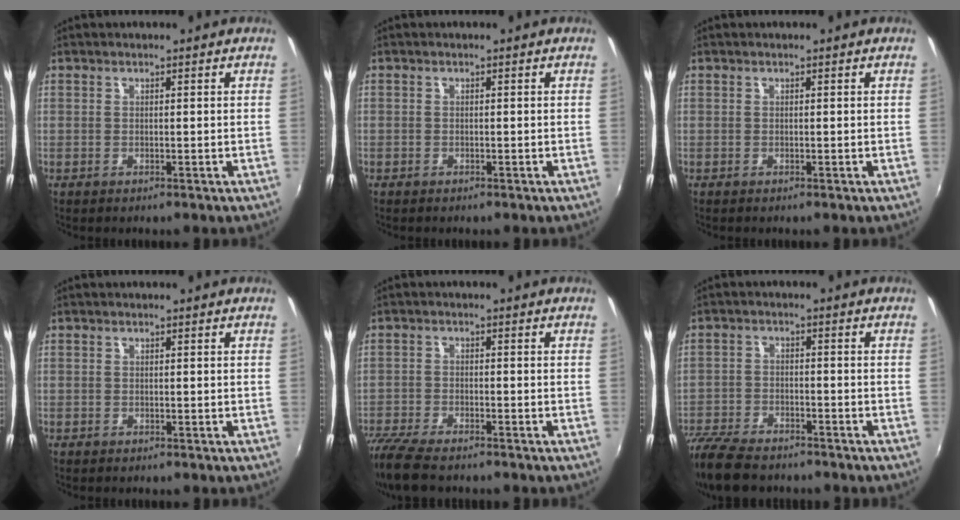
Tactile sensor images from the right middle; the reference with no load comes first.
{"total": 1.0, "force": [-0.6, 0.8, -0.1], "torque": [-0.004, 0.005, -0.007]}
{"total": 0.0}
{"total": 0.7, "force": [-0.5, 0.5, -0.1], "torque": [-0.003, 0.003, -0.008]}
{"total": 10.8, "force": [-9.1, 2.5, 5.2], "torque": [-0.138, -0.037, -0.169]}
{"total": 13.4, "force": [-11.0, 4.8, 5.8], "torque": [-0.154, -0.024, -0.203]}